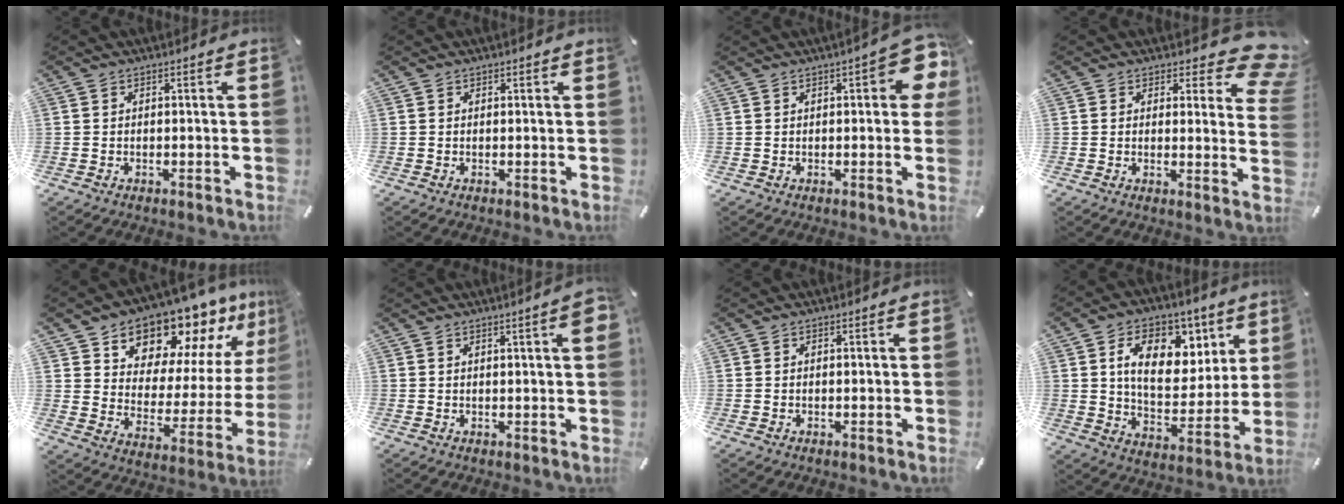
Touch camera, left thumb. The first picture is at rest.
{"total": 0.0}
{"total": 8.7, "force": [2.6, 3.2, 7.6], "torque": [-0.094, -0.006, 0.040]}
{"total": 8.4, "force": [5.4, 4.0, 5.1], "torque": [-0.047, -0.044, 0.091]}
{"total": 15.4, "force": [13.3, 7.1, 3.3], "torque": [-0.047, -0.133, 0.229]}
{"total": 3.8, "force": [1.4, 0.4, 3.5], "torque": [-0.059, -0.002, 0.021]}
{"total": 0.0}
{"total": 16.0, "force": [7.2, 10.6, 9.6], "torque": [-0.141, -0.026, 0.126]}